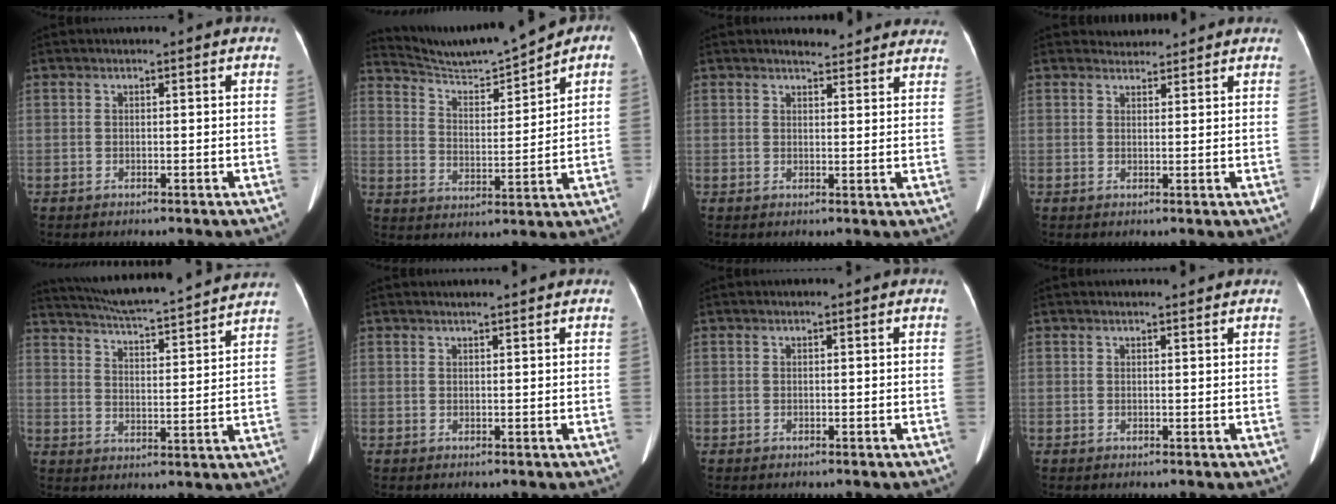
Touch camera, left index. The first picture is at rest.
{"total": 9.2, "force": [9.0, -0.3, 2.0], "torque": [-0.047, 0.004, 0.170]}
{"total": 8.4, "force": [8.0, 2.0, 1.5], "torque": [0.003, 0.001, 0.071]}
{"total": 2.3, "force": [2.2, 0.6, -0.3], "torque": [-0.001, 0.014, 0.034]}
{"total": 20.6, "force": [19.0, 0.8, 7.7], "torque": [-0.135, -0.002, 0.263]}
{"total": 2.2, "force": [2.0, -0.1, 0.7], "torque": [-0.009, 0.010, 0.029]}
{"total": 0.0}
{"total": 1.9, "force": [1.9, 0.1, 0.4], "torque": [-0.009, 0.003, 0.023]}